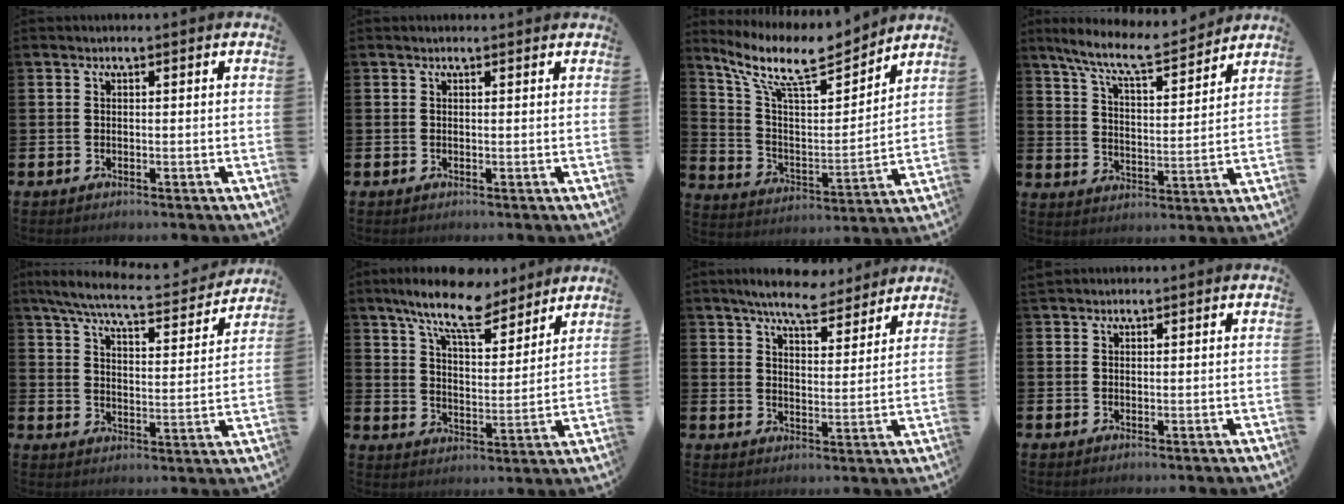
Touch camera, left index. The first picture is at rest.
{"total": 0.0}
{"total": 10.7, "force": [8.9, 2.9, 5.3], "torque": [-0.136, -0.052, 0.155]}
{"total": 8.4, "force": [7.5, 1.1, 3.5], "torque": [-0.100, -0.042, 0.132]}
{"total": 7.0, "force": [6.2, 0.8, 3.1], "torque": [-0.082, -0.043, 0.103]}
{"total": 10.9, "force": [9.3, 2.6, 5.0], "torque": [-0.112, -0.044, 0.164]}
{"total": 7.0, "force": [6.6, 1.3, 2.0], "torque": [-0.043, -0.038, 0.113]}
{"total": 1.1, "force": [1.0, 0.3, 0.0], "torque": [0.007, -0.001, 0.018]}